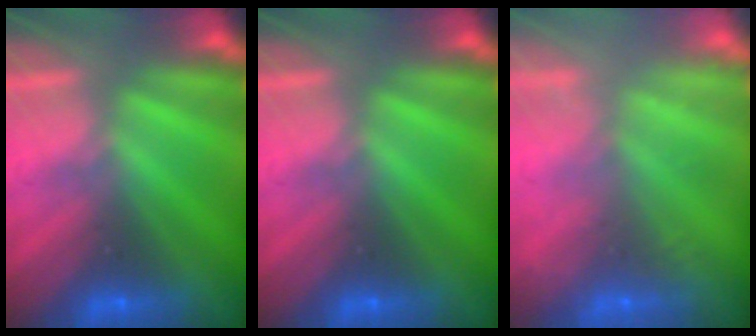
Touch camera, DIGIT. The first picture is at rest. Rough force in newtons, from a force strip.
{"total": 0.0}
{"total": 5.6}